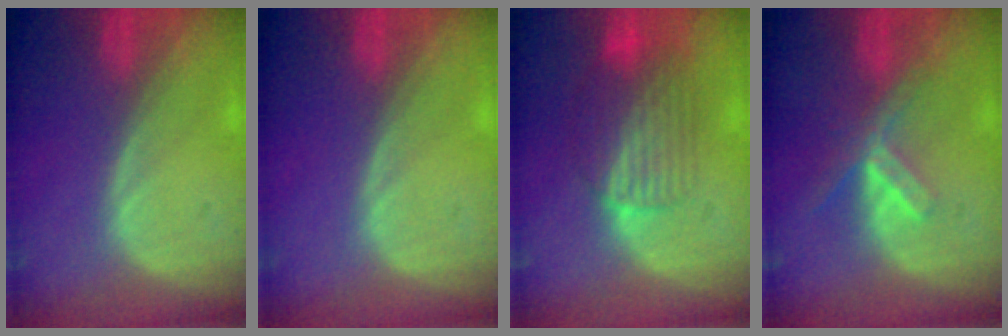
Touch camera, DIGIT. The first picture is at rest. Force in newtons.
{"total": 0.0}
{"total": 8.0, "press": 7.6, "slide": 2.7}
{"total": 5.2, "press": 5.0, "slide": 1.7}